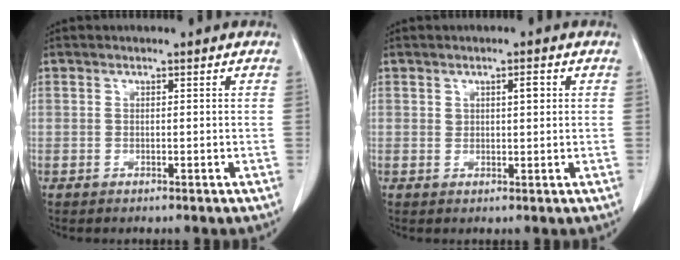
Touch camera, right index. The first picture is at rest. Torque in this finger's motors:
{"motor_torque": [0.04, 0.09, 0.03, 0.00]}